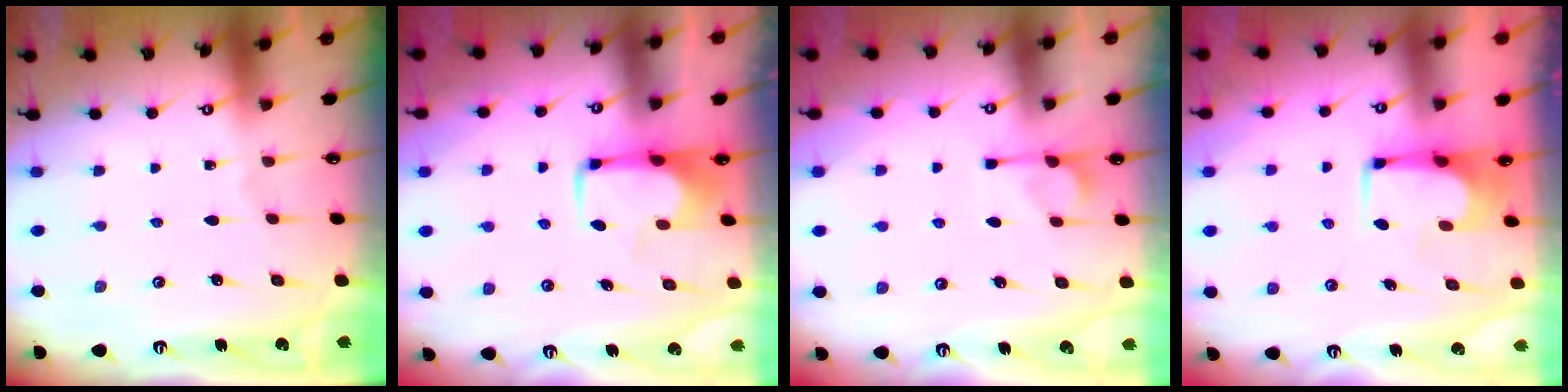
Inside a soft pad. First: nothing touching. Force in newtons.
{"total": 1.9, "press": 1.9, "slide": 0.4}
{"total": 1.2, "press": 0.3, "slide": 1.1}
{"total": 1.5, "press": 1.5, "slide": 0.2}